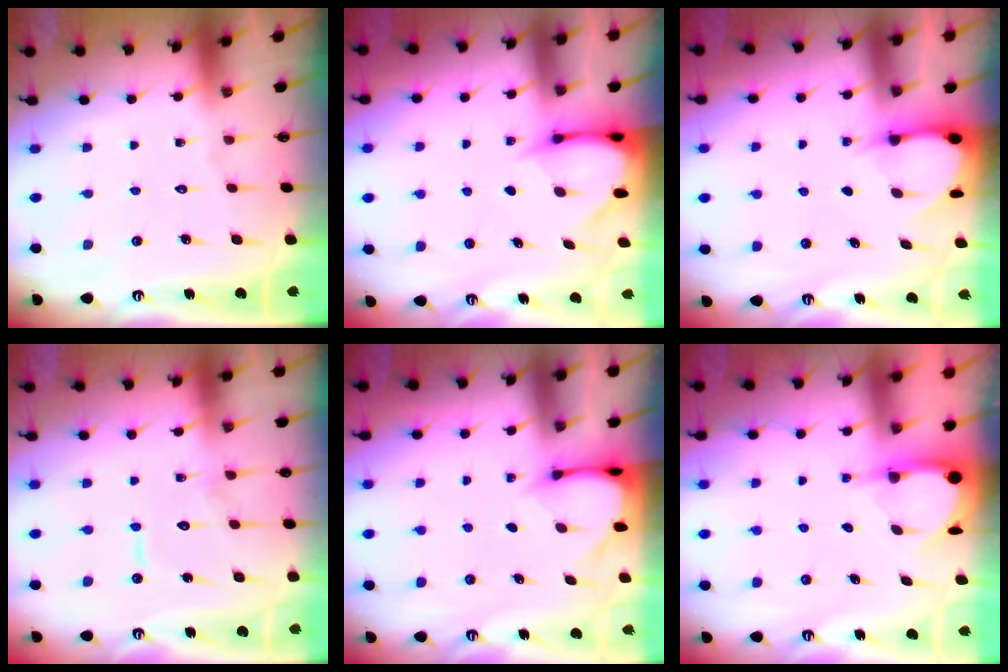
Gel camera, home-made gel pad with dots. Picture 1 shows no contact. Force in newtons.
{"total": 3.6, "press": 3.6, "slide": 0.3}
{"total": 3.2, "press": 3.2, "slide": 0.5}
{"total": 9.0, "press": 9.0, "slide": 0.8}
{"total": 3.2, "press": 3.2, "slide": 0.3}
{"total": 3.9, "press": 3.9, "slide": 0.3}